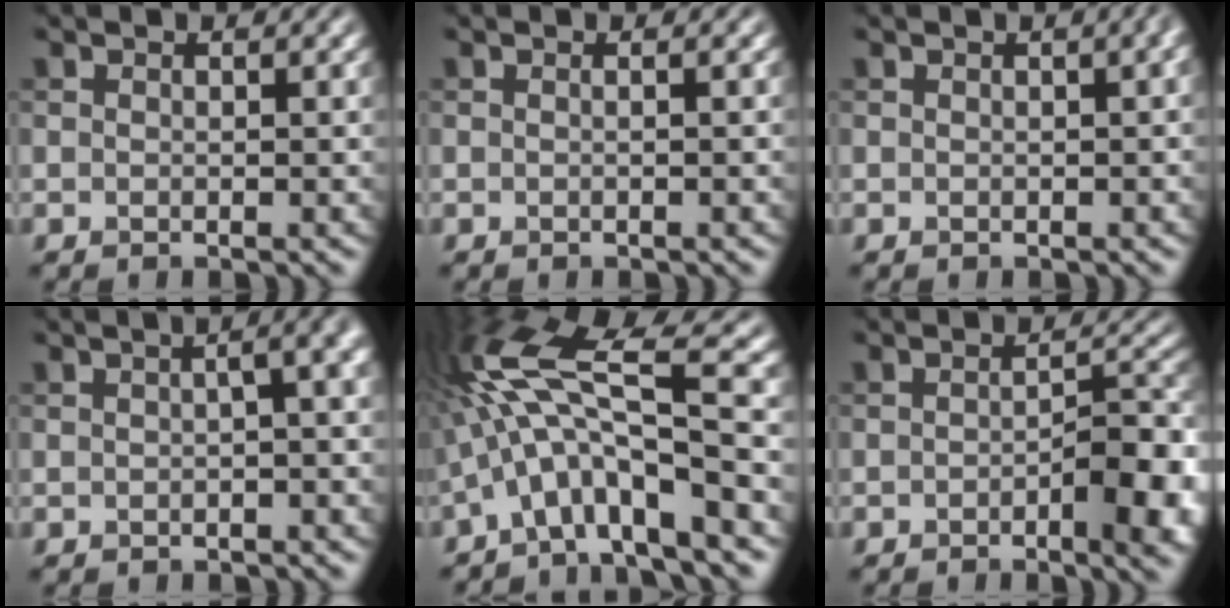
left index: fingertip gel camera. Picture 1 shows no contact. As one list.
[{"total": 0.6, "force": [0.0, 0.3, 0.6], "torque": [-0.008, -0.001, -0.007]}, {"total": 1.9, "force": [0.4, 0.7, 1.7], "torque": [-0.010, 0.009, 0.007]}, {"total": 6.3, "force": [0.7, 2.7, 5.7], "torque": [-0.031, 0.022, -0.008]}, {"total": 10.4, "force": [-1.9, 2.4, 9.9], "torque": [-0.177, 0.030, -0.038]}, {"total": 6.3, "force": [-2.2, 1.9, 5.6], "torque": [-0.078, -0.002, -0.031]}]